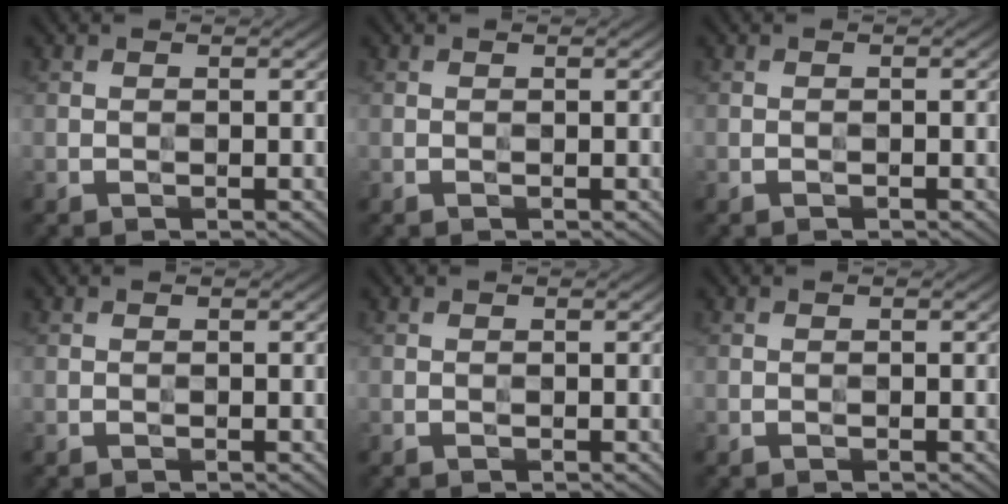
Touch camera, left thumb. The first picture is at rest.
{"total": 0.0}
{"total": 0.0}
{"total": 0.0}
{"total": 0.0}
{"total": 0.0}